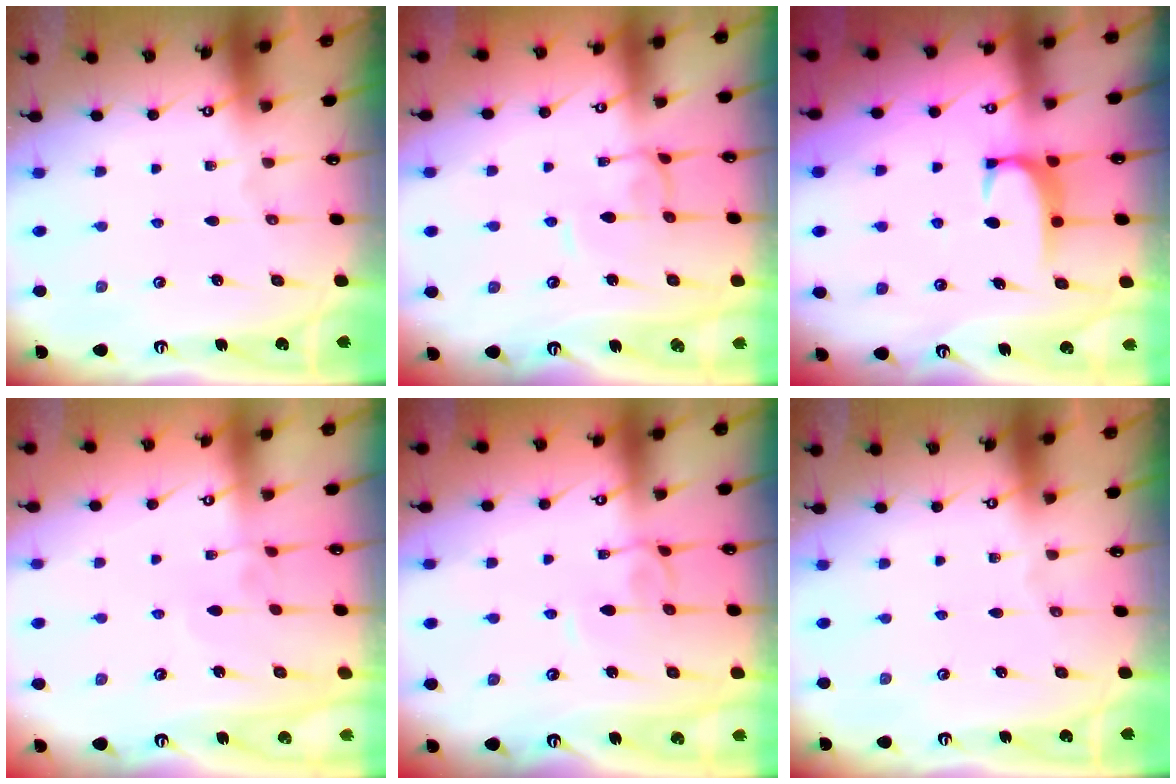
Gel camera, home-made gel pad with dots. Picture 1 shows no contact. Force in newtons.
{"total": 0.8, "press": 0.7, "slide": 0.3}
{"total": 2.0, "press": 1.9, "slide": 0.5}
{"total": 4.9, "press": 4.9, "slide": 0.0}
{"total": 2.3, "press": 2.2, "slide": 0.3}
{"total": 0.0}